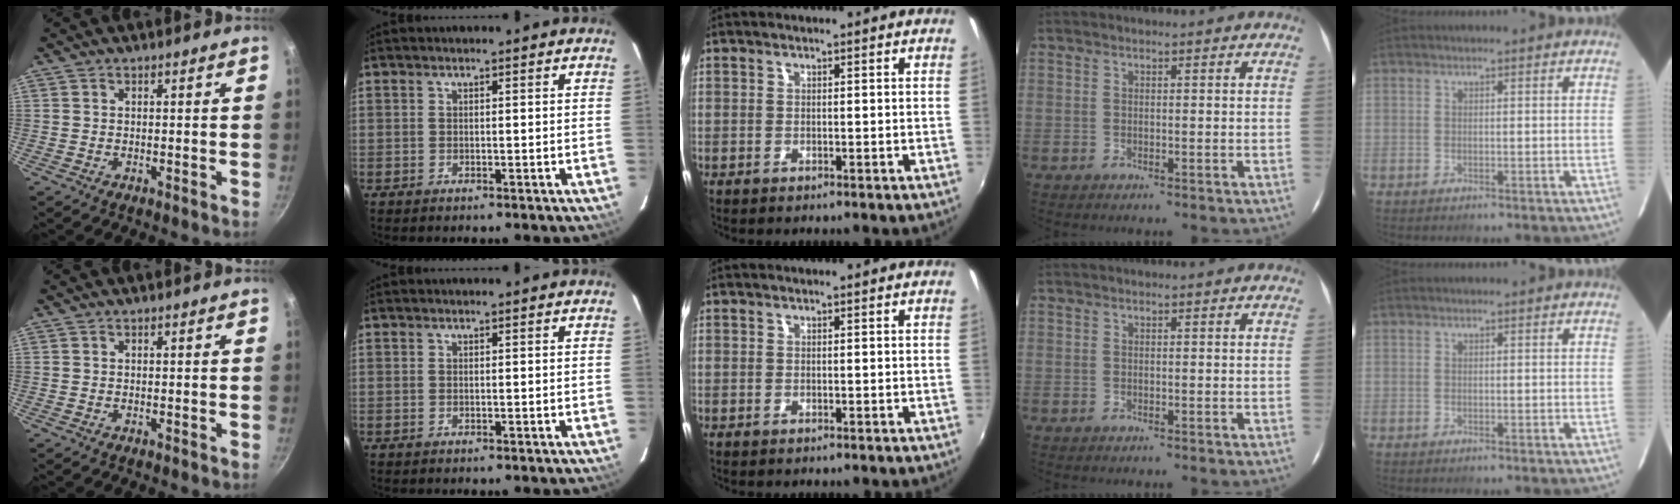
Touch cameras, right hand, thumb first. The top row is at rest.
{}